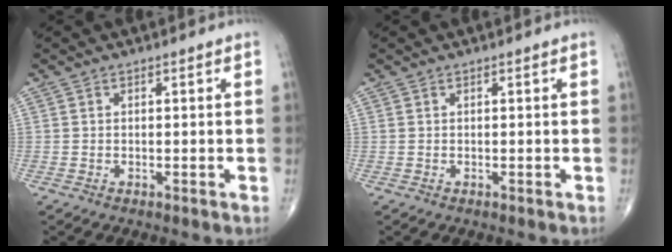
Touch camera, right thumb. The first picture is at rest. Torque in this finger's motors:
{"motor_torque": [0.12, 0.04, -0.03, 0.00, 0.01]}